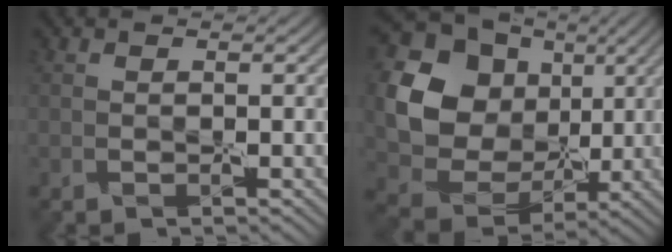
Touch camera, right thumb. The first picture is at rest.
{"total": 15.9, "force": [3.9, 13.9, 6.7], "torque": [-0.200, 0.025, 0.090]}